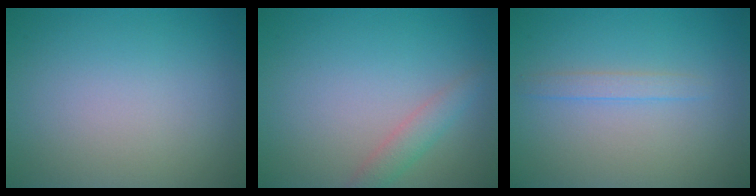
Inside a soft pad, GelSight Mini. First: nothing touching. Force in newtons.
{"total": 1.8, "press": 1.8, "slide": 0.1}
{"total": 1.2, "press": 1.2, "slide": 0.2}